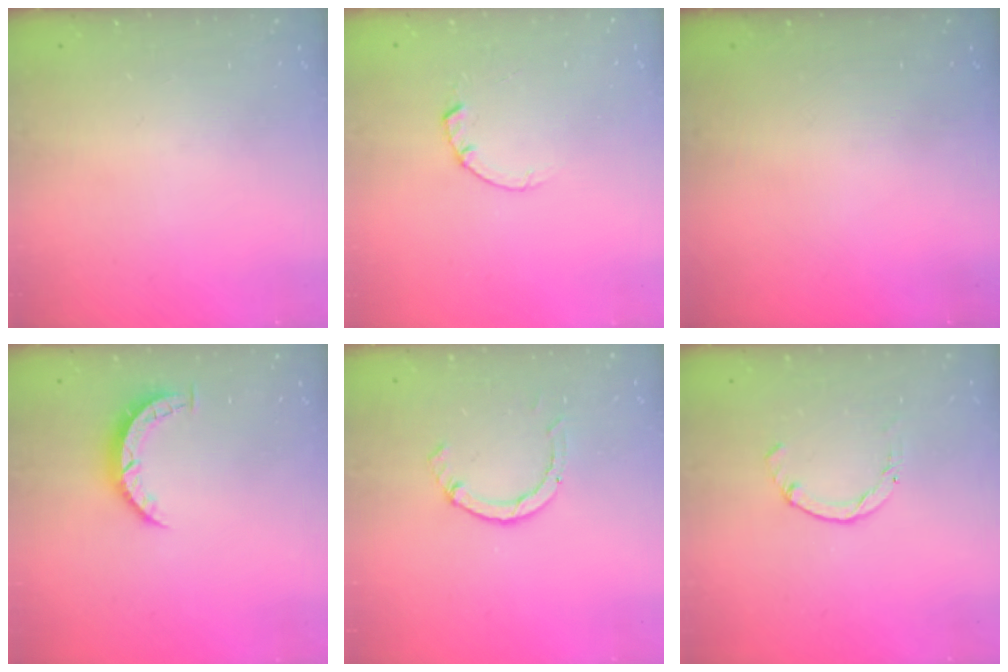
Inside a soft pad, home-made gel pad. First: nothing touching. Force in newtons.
{"total": 1.5, "press": 1.5, "slide": 0.3}
{"total": 0.0}
{"total": 3.6, "press": 3.6, "slide": 0.4}
{"total": 2.3, "press": 2.3, "slide": 0.3}
{"total": 0.0}